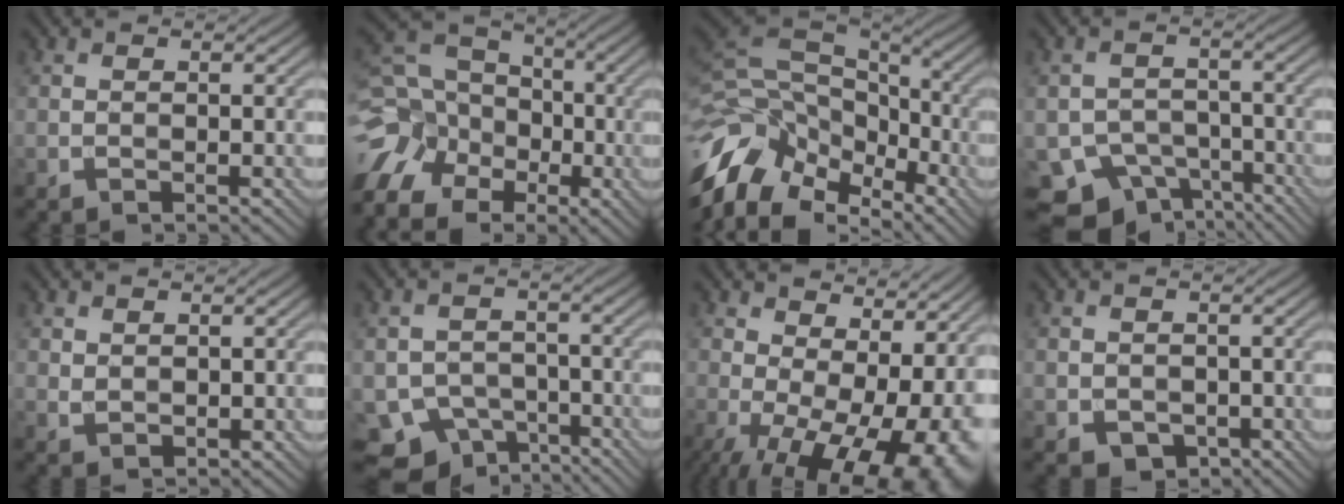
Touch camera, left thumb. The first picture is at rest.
{"total": 13.6, "force": [-5.1, 11.3, 5.6], "torque": [-0.154, -0.019, -0.104]}
{"total": 17.6, "force": [-9.7, 10.9, 9.9], "torque": [-0.253, -0.023, -0.144]}
{"total": 8.9, "force": [-6.4, 5.6, 2.5], "torque": [-0.035, -0.017, -0.095]}
{"total": 1.7, "force": [1.2, 1.0, 0.7], "torque": [-0.018, -0.004, 0.030]}
{"total": 7.5, "force": [-5.2, 5.1, 2.0], "torque": [-0.029, -0.015, -0.083]}
{"total": 18.5, "force": [-2.1, 9.7, 15.6], "torque": [-0.195, -0.011, 0.006]}
{"total": 2.4, "force": [-0.4, 2.2, 1.0], "torque": [-0.031, -0.013, -0.005]}